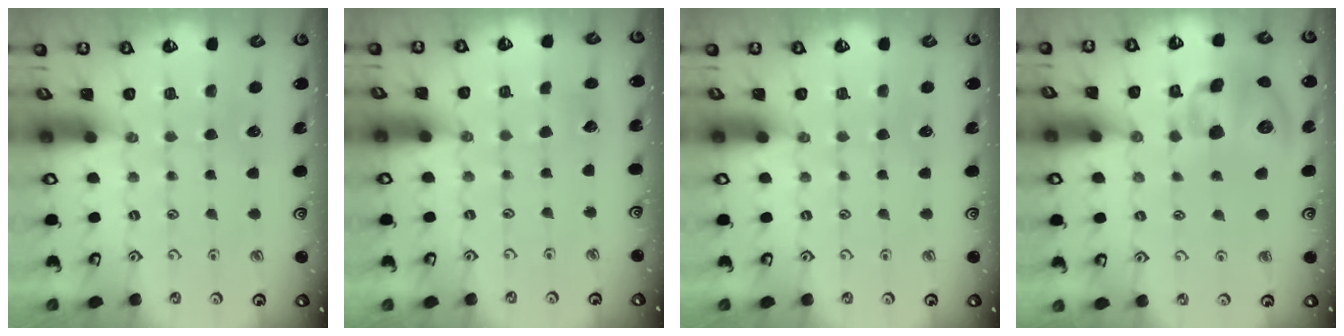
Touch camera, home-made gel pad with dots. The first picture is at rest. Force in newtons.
{"total": 2.9, "press": 2.9, "slide": 0.3}
{"total": 0.0}
{"total": 14.9, "press": 14.7, "slide": 2.5}